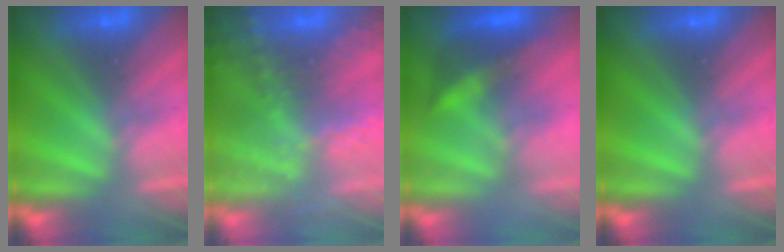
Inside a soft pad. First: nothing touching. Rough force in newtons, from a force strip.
{"total": 8.2}
{"total": 3.2}
{"total": 0.0}